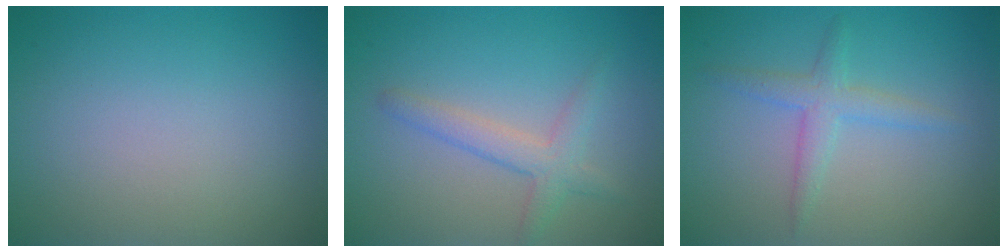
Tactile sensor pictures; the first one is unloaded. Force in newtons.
{"total": 2.5, "press": 2.5, "slide": 0.1}
{"total": 2.2, "press": 2.2, "slide": 0.2}